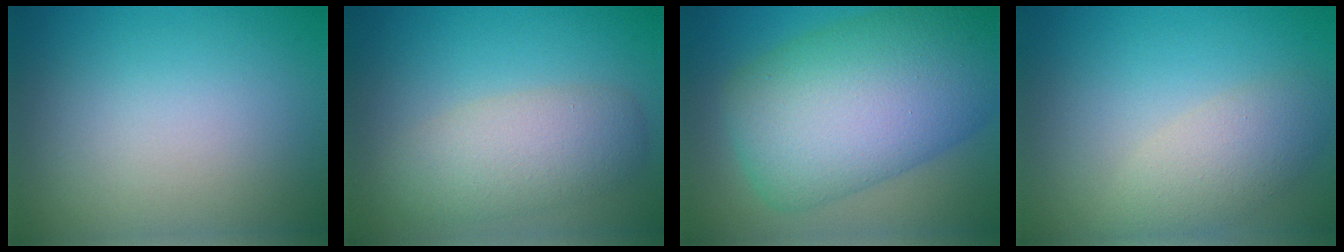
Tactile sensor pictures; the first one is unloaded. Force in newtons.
{"total": 4.4, "press": 4.4, "slide": 0.2}
{"total": 14.0, "press": 14.0, "slide": 0.2}
{"total": 3.7, "press": 3.7, "slide": 0.2}